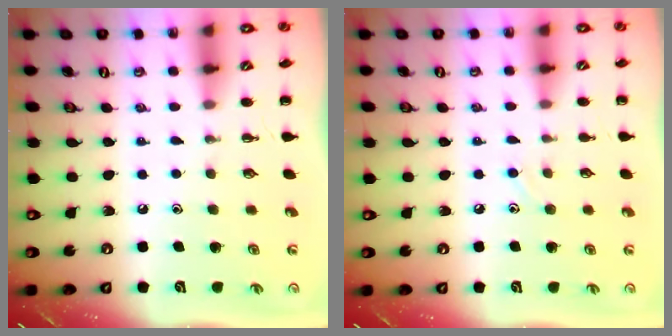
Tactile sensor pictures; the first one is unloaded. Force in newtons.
{"total": 7.1, "press": 6.6, "slide": 2.5}